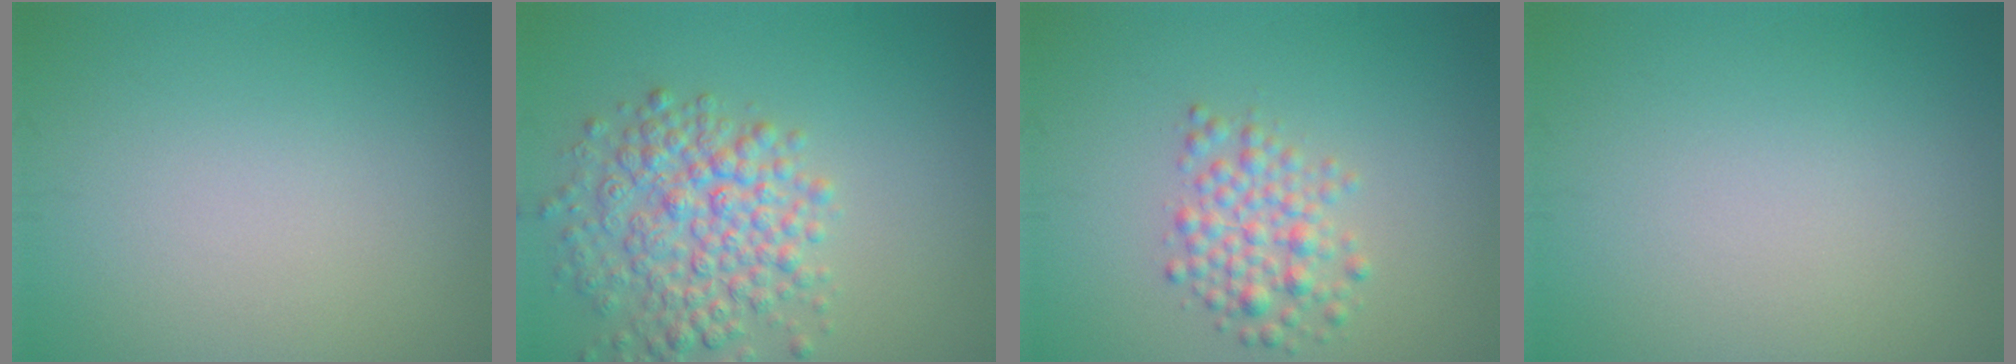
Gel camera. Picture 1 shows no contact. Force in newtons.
{"total": 5.7, "press": 5.7, "slide": 0.3}
{"total": 3.0, "press": 3.0, "slide": 0.2}
{"total": 0.0}